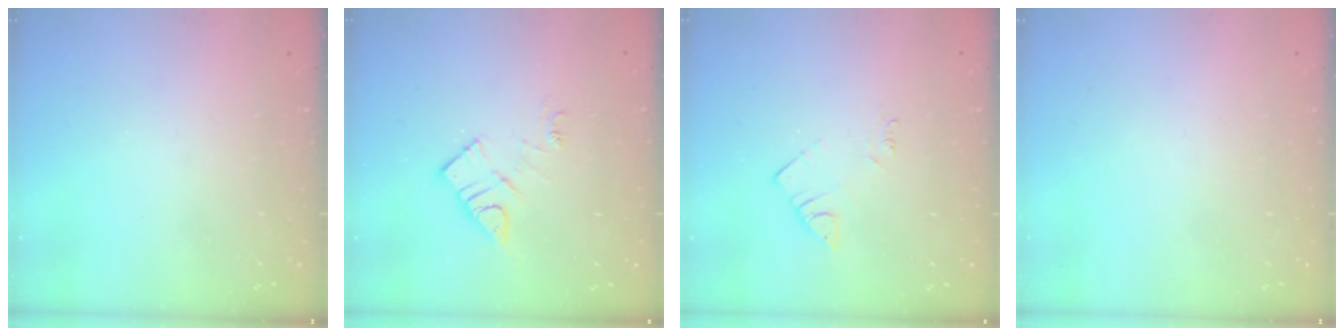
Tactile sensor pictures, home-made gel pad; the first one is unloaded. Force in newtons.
{"total": 8.8, "press": 8.8, "slide": 0.2}
{"total": 2.6, "press": 2.6, "slide": 0.3}
{"total": 1.7, "press": 1.6, "slide": 0.1}